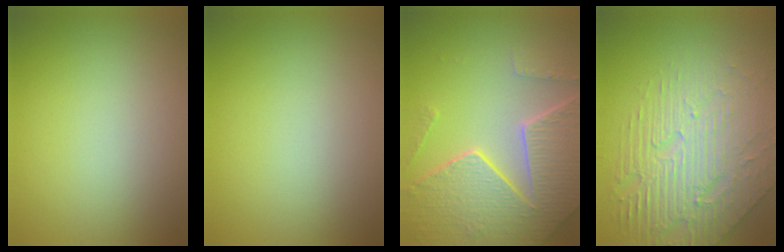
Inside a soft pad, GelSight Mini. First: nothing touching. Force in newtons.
{"total": 0.0}
{"total": 8.1, "press": 5.9, "slide": 5.6}
{"total": 6.6, "press": 5.2, "slide": 4.0}